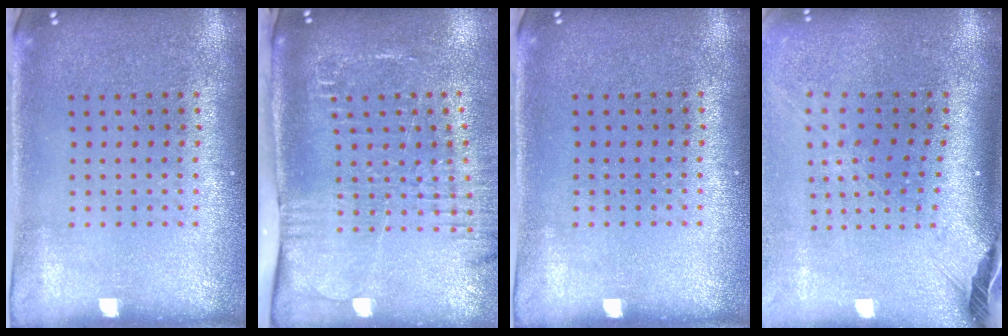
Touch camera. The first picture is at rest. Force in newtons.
{"total": 2.6, "press": 2.0, "slide": 1.6}
{"total": 0.0}
{"total": 2.6, "press": 1.8, "slide": 1.8}